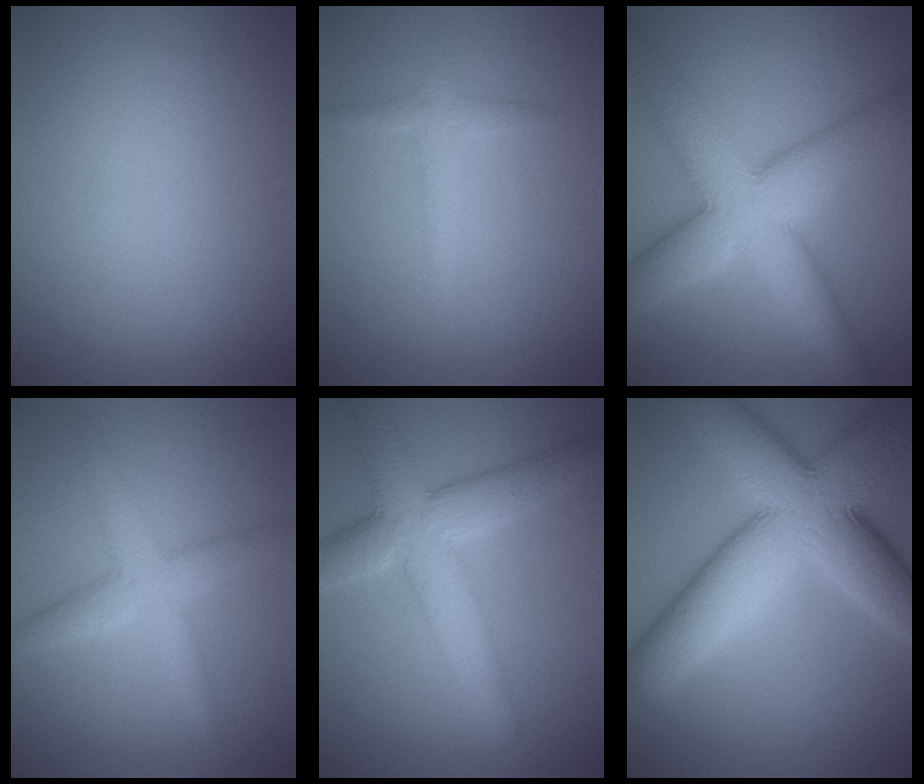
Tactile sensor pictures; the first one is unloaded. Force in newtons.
{"total": 1.7, "press": 1.7, "slide": 0.1}
{"total": 10.0, "press": 10.0, "slide": 0.6}
{"total": 3.9, "press": 3.9, "slide": 0.1}
{"total": 7.3, "press": 7.3, "slide": 0.4}
{"total": 12.8, "press": 12.8, "slide": 0.3}